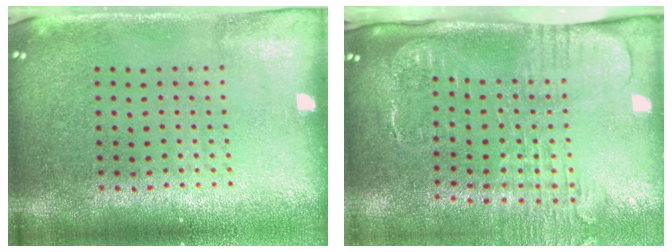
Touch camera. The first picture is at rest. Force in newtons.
{"total": 2.6, "press": 2.0, "slide": 1.7}